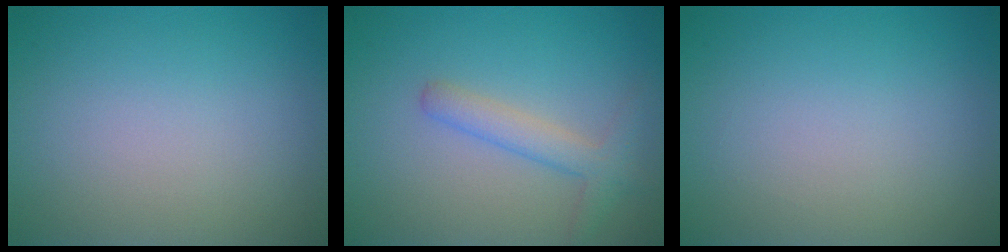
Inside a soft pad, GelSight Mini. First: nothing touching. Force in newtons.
{"total": 2.7, "press": 2.7, "slide": 0.1}
{"total": 0.0}